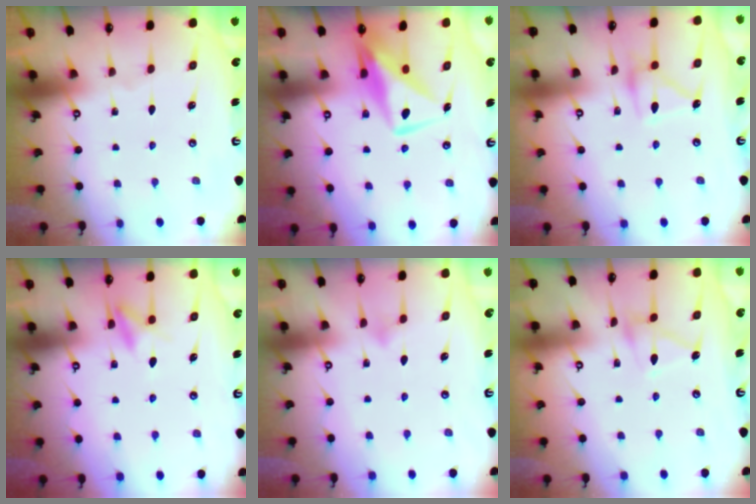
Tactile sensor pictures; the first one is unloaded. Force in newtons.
{"total": 10.2, "press": 10.2, "slide": 0.9}
{"total": 14.0, "press": 14.0, "slide": 0.7}
{"total": 9.9, "press": 9.8, "slide": 1.4}
{"total": 6.0, "press": 5.9, "slide": 0.4}
{"total": 8.2, "press": 8.1, "slide": 0.6}